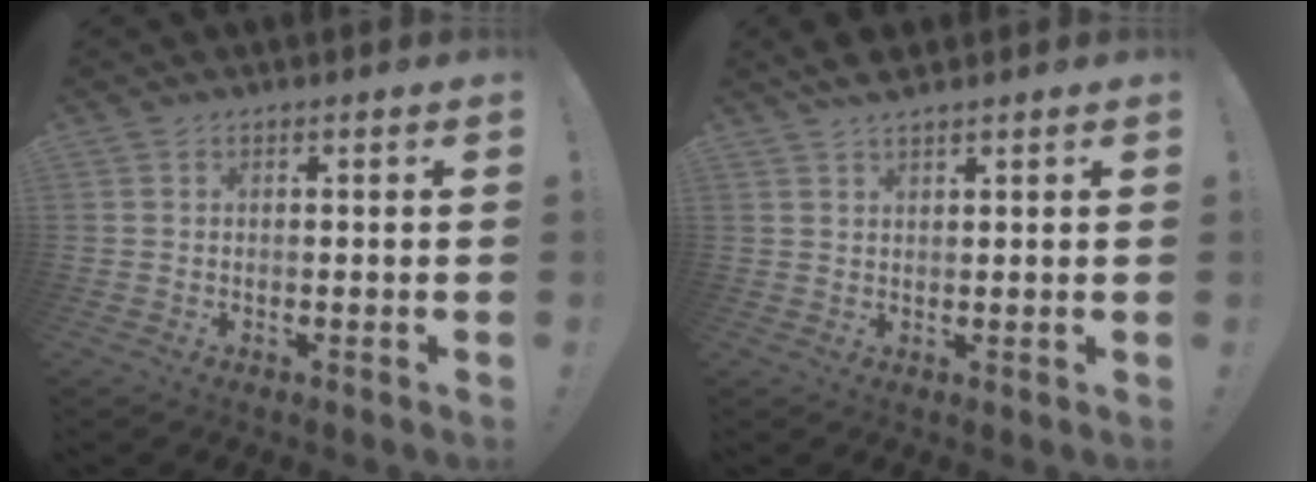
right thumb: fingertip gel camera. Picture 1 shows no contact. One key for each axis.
{"total": 3.5, "fx": 3.1, "fy": 0.9, "fz": 1.3, "tx": -0.014, "ty": -0.015, "tz": 0.056}